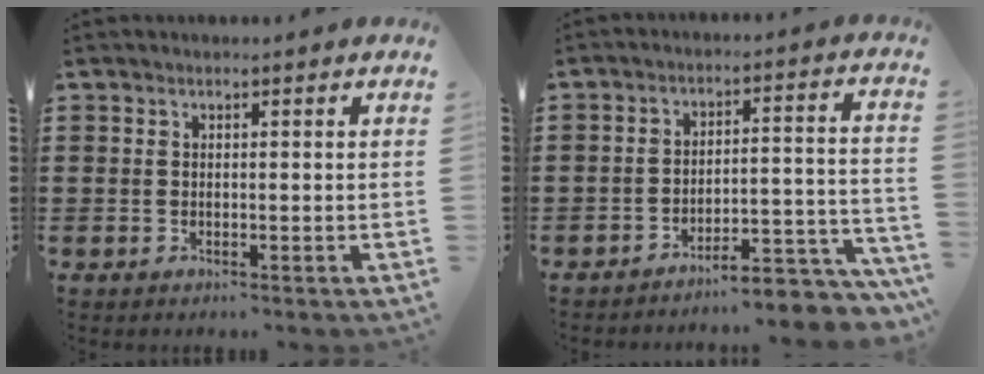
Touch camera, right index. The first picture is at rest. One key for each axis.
{"total": 6.2, "fx": -5.8, "fy": 0.7, "fz": 2.2, "tx": -0.030, "ty": 0.002, "tz": -0.112}